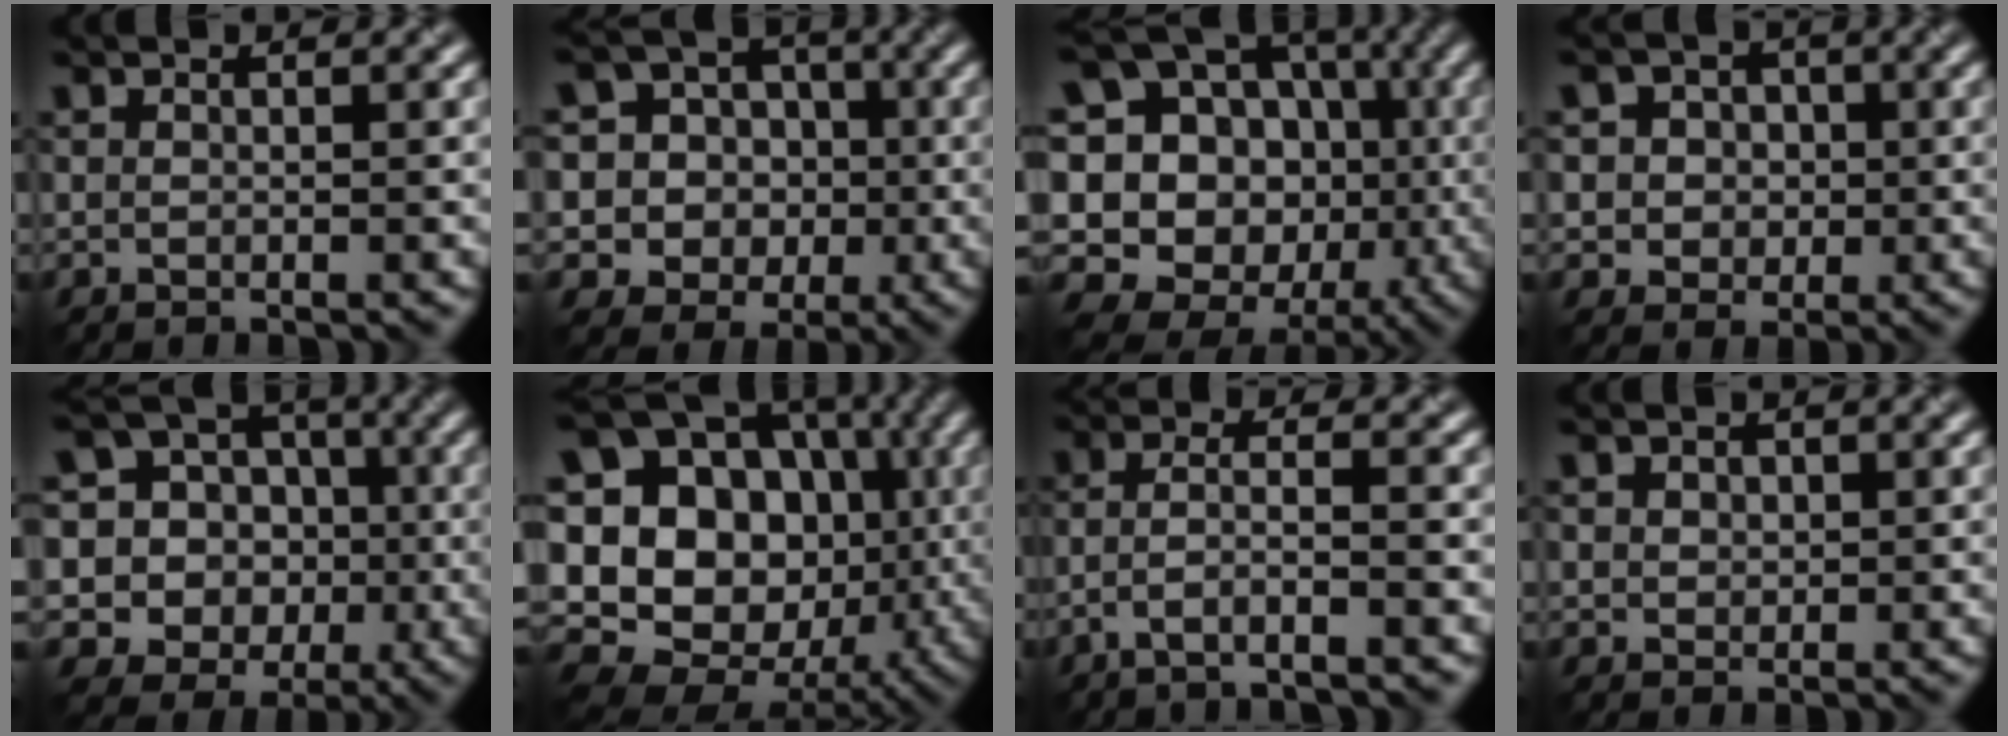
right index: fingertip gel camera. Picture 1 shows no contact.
{"total": 10.8, "force": [0.5, 10.3, 3.2], "torque": [-0.108, 0.040, -0.012]}
{"total": 18.2, "force": [-0.4, 16.1, 8.6], "torque": [-0.197, 0.050, -0.025]}
{"total": 4.5, "force": [0.9, 4.2, 1.5], "torque": [-0.013, 0.014, 0.006]}
{"total": 16.1, "force": [0.6, 15.2, 5.3], "torque": [-0.155, 0.031, -0.008]}
{"total": 20.5, "force": [0.5, 17.0, 11.5], "torque": [-0.219, 0.025, -0.006]}
{"total": 3.0, "force": [-1.7, 0.4, 2.4], "torque": [-0.042, 0.002, -0.046]}
{"total": 1.7, "force": [0.8, 1.3, 0.7], "torque": [-0.015, 0.010, 0.012]}